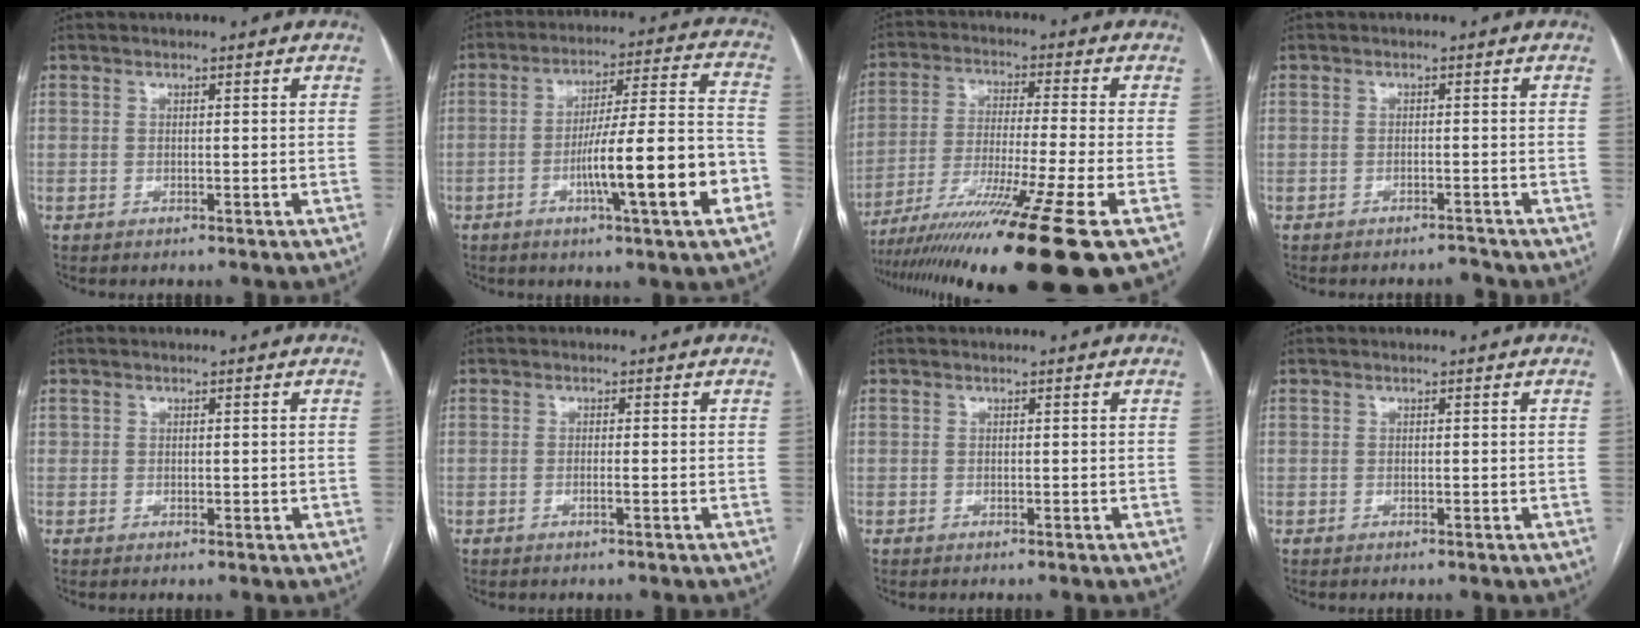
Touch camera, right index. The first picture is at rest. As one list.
[{"total": 16.2, "force": [-5.7, 0.5, 15.1], "torque": [-0.235, 0.008, -0.086]}, {"total": 19.2, "force": [-12.9, -2.3, 14.0], "torque": [-0.217, -0.054, -0.221]}, {"total": 1.3, "force": [-1.3, 0.1, 0.0], "torque": [0.000, -0.005, -0.016]}, {"total": 0.9, "force": [0.1, 0.8, 0.5], "torque": [-0.008, 0.006, 0.005]}, {"total": 0.9, "force": [-0.4, -0.1, 0.8], "torque": [-0.014, 0.001, -0.007]}, {"total": 0.0}, {"total": 0.0}]